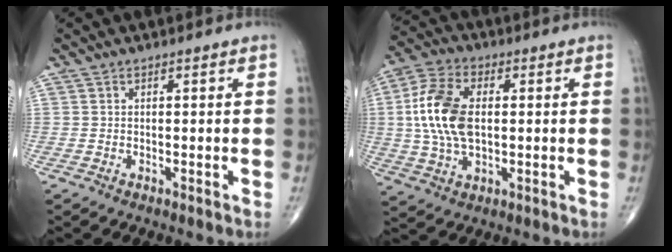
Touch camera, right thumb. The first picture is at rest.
{"total": 13.4, "force": [1.0, 7.7, 11.0], "torque": [-0.229, 0.012, 0.018]}